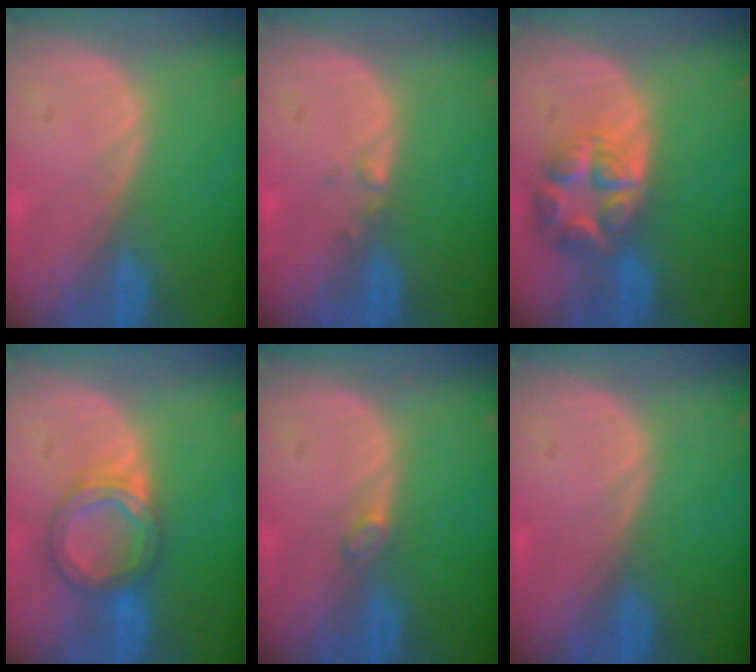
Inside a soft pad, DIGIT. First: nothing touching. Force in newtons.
{"total": 1.0, "press": 0.9, "slide": 0.5}
{"total": 7.7, "press": 6.7, "slide": 3.7}
{"total": 6.2, "press": 5.8, "slide": 2.4}
{"total": 1.2, "press": 1.1, "slide": 0.2}
{"total": 0.0}